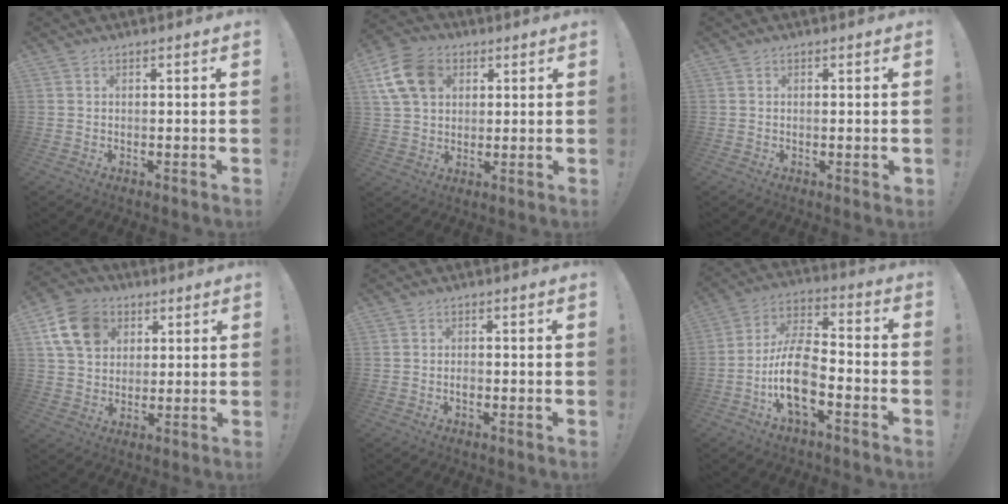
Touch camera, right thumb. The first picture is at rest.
{"total": 13.2, "force": [4.8, 9.9, 7.2], "torque": [-0.130, -0.012, 0.098]}
{"total": 0.8, "force": [0.1, 0.1, 0.8], "torque": [-0.003, -0.005, 0.000]}
{"total": 14.0, "force": [5.4, 11.0, 6.9], "torque": [-0.101, -0.015, 0.111]}
{"total": 1.3, "force": [-0.8, 0.7, 0.7], "torque": [-0.005, -0.001, -0.016]}
{"total": 15.8, "force": [-6.2, 7.5, 12.5], "torque": [-0.237, 0.032, -0.105]}